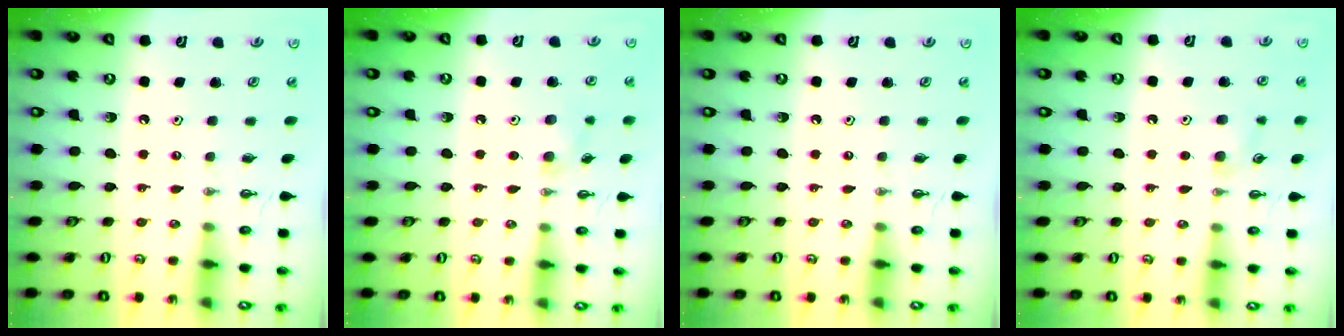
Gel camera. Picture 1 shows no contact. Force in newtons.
{"total": 6.8, "press": 6.6, "slide": 1.6}
{"total": 0.0}
{"total": 5.3, "press": 5.1, "slide": 1.3}